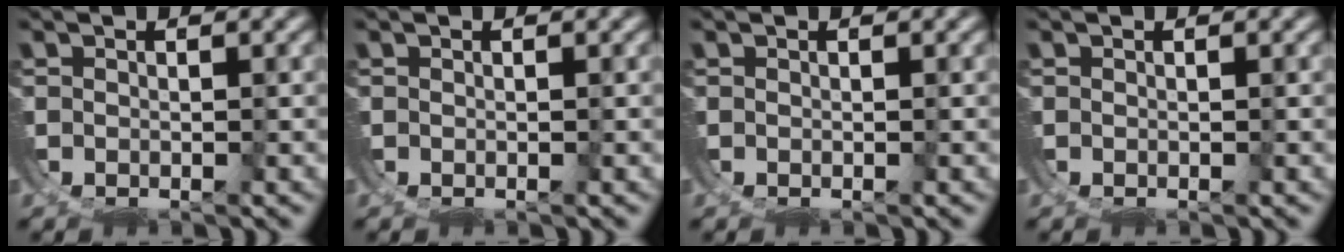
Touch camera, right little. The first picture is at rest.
{"total": 0.0}
{"total": 0.0}
{"total": 0.0}